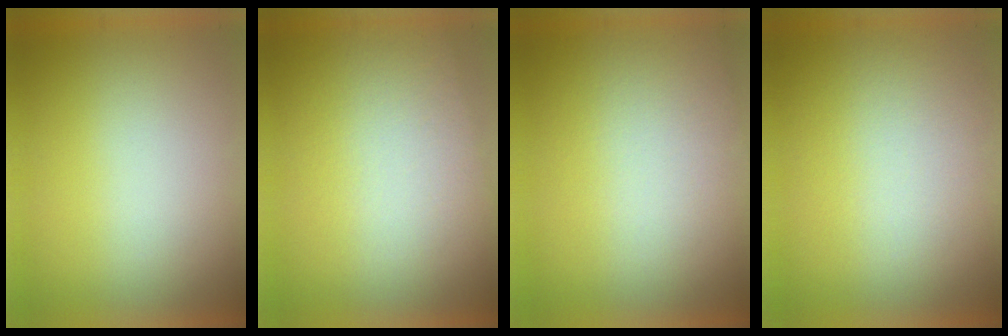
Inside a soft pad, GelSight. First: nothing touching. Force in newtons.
{"total": 3.1}
{"total": 2.2}
{"total": 2.7}